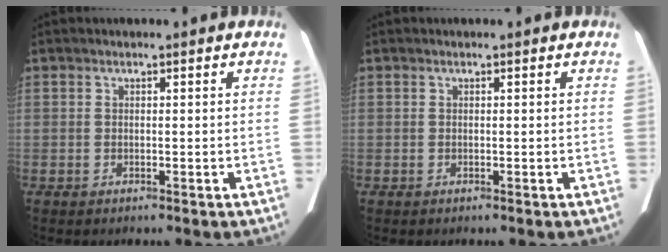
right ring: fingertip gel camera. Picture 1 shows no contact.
{"total": 0.0}